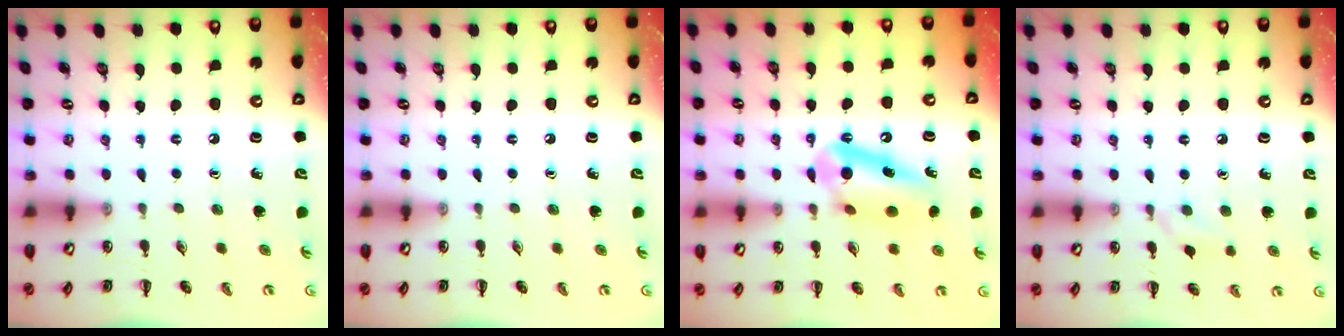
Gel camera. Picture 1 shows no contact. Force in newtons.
{"total": 0.0}
{"total": 10.7, "press": 10.7, "slide": 0.4}
{"total": 5.2, "press": 4.8, "slide": 1.8}